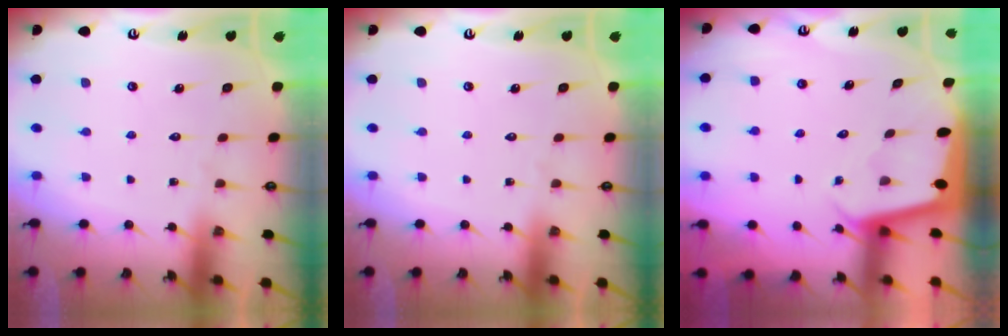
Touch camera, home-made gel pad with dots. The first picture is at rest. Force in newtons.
{"total": 0.0}
{"total": 1.9, "press": 1.9, "slide": 0.1}